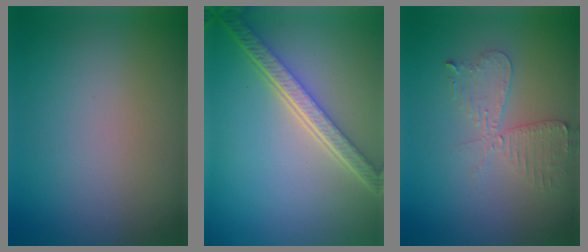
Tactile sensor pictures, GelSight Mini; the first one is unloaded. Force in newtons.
{"total": 5.4, "press": 4.0, "slide": 3.6}
{"total": 2.6, "press": 2.5, "slide": 0.5}